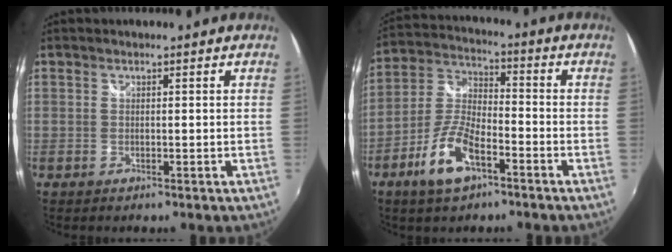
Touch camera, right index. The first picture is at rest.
{"total": 11.0, "force": [-6.0, 4.5, 8.1], "torque": [-0.175, 0.007, -0.113]}